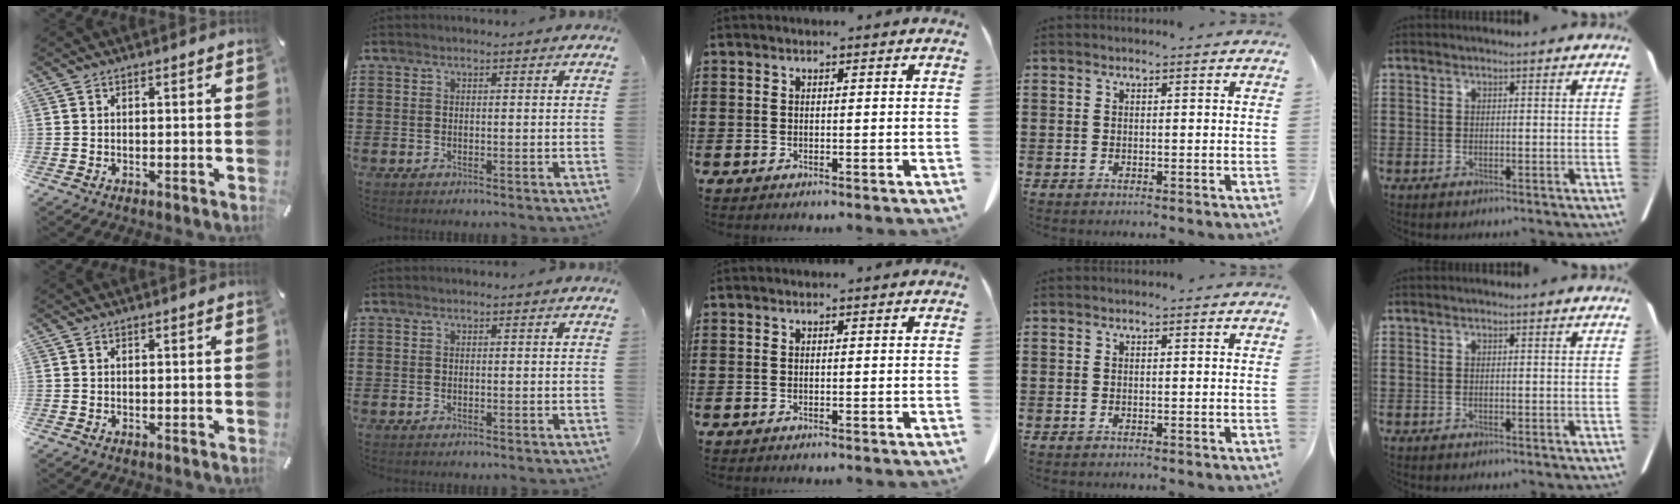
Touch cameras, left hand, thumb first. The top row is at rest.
{}